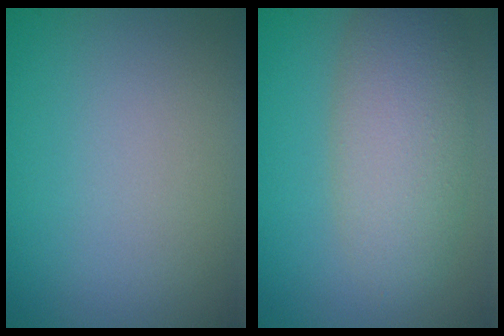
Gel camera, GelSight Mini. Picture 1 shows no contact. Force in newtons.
{"total": 5.5, "press": 5.5, "slide": 0.5}